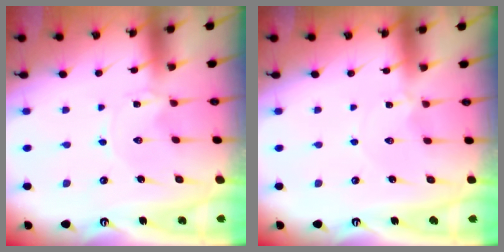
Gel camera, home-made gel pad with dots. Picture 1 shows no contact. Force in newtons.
{"total": 0.0}